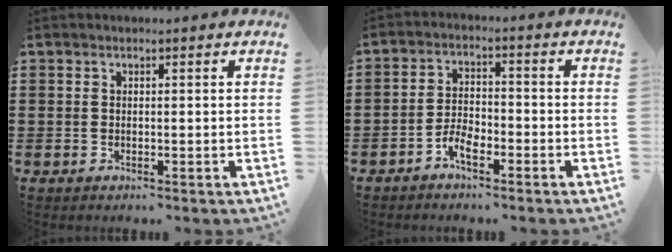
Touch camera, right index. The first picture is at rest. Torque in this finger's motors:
{"motor_torque": [0.34, 0.09, 0.11, 0.08]}